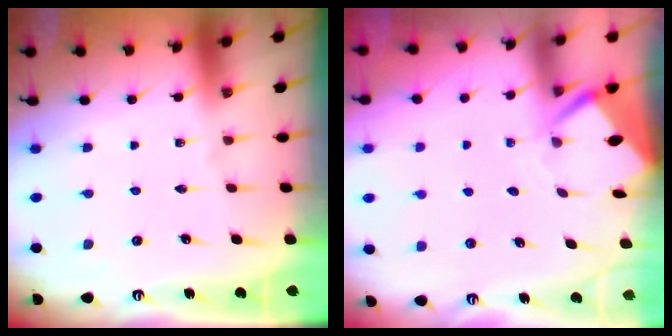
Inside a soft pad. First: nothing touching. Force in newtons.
{"total": 3.9, "press": 3.9, "slide": 0.3}